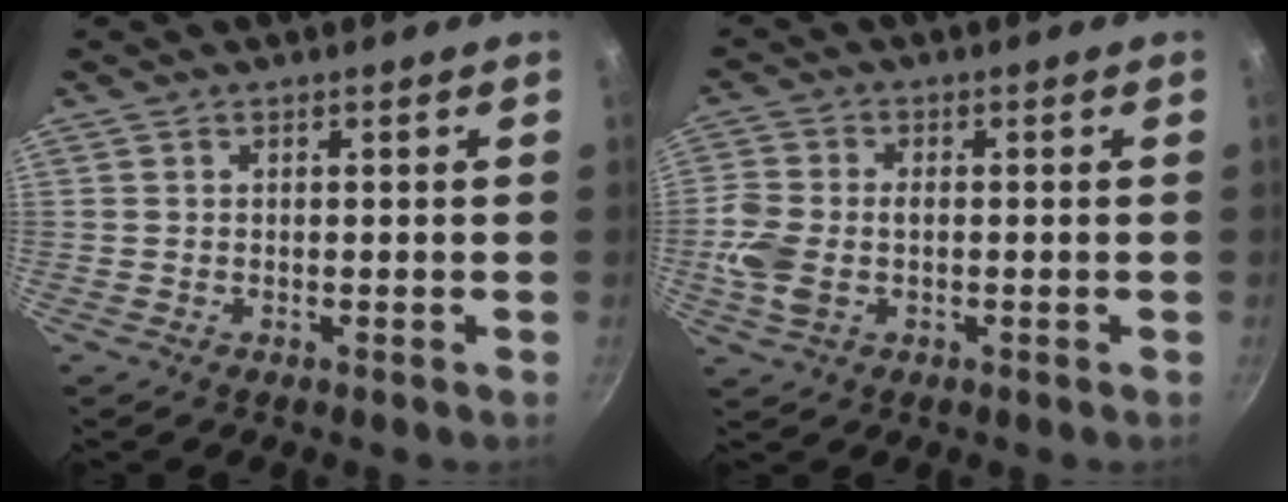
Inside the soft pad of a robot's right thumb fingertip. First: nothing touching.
{"total": 7.5, "force": [-1.1, 4.9, 5.6], "torque": [-0.127, 0.004, -0.027]}